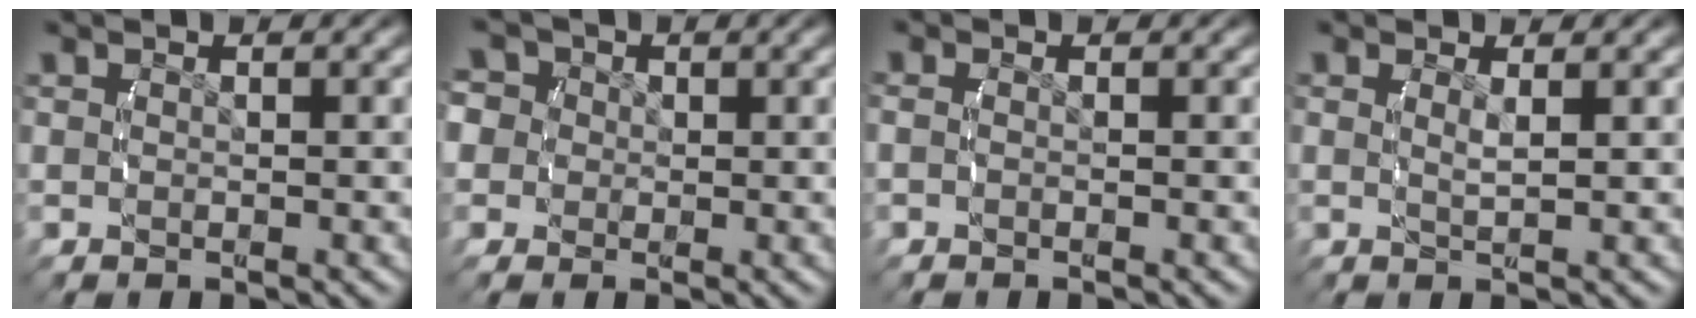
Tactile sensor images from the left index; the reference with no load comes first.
{"total": 7.7, "force": [0.6, 7.0, 3.0], "torque": [-0.084, -0.015, 0.002]}
{"total": 1.0, "force": [-0.4, 0.9, 0.4], "torque": [-0.020, -0.001, -0.013]}
{"total": 1.1, "force": [0.6, -0.1, 0.9], "torque": [-0.022, -0.006, 0.009]}